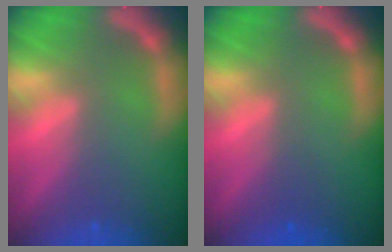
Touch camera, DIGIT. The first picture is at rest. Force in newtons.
{"total": 0.9}